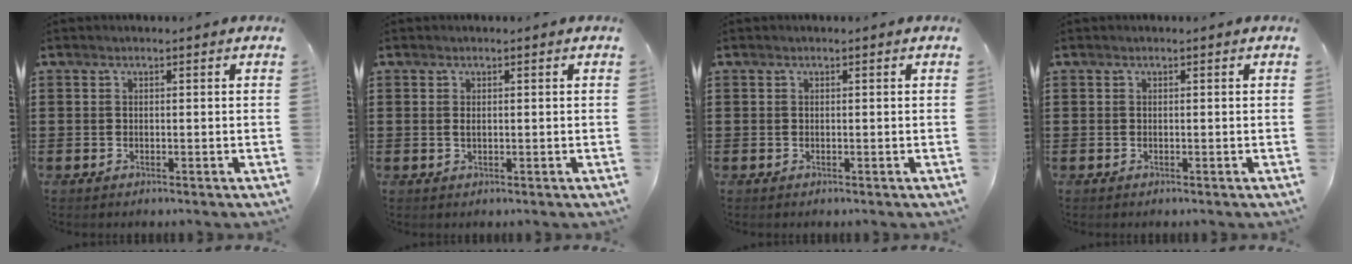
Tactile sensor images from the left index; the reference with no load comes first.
{"total": 0.8, "force": [0.1, 0.3, 0.7], "torque": [-0.016, 0.002, 0.001]}
{"total": 0.0}
{"total": 0.0}